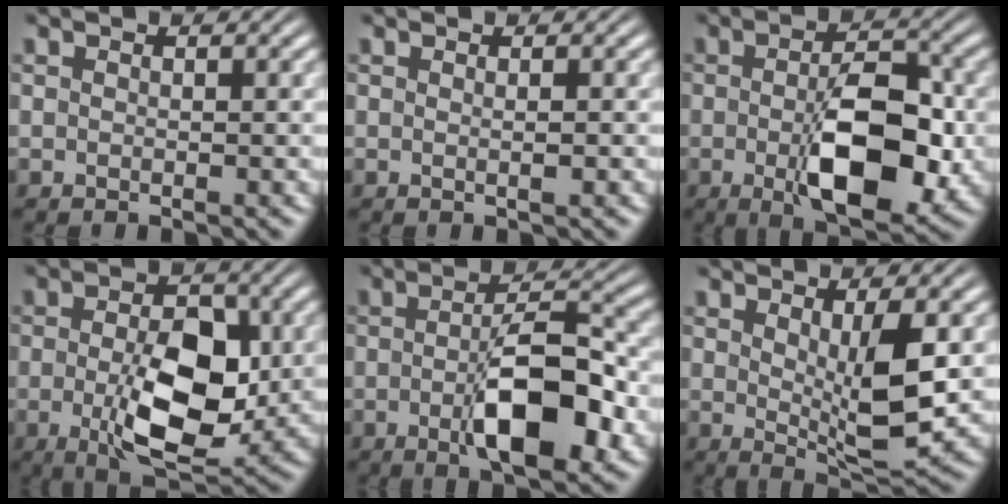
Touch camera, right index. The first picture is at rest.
{"total": 0.6, "force": [0.0, -0.3, 0.5], "torque": [-0.007, -0.003, -0.001]}
{"total": 8.9, "force": [-1.8, 3.6, 7.9], "torque": [-0.124, -0.016, -0.025]}
{"total": 8.8, "force": [-1.3, 4.3, 7.5], "torque": [-0.128, -0.032, -0.010]}
{"total": 7.7, "force": [-2.0, 2.3, 7.0], "torque": [-0.103, -0.007, -0.033]}
{"total": 5.0, "force": [0.8, 0.8, 4.9], "torque": [-0.076, -0.021, 0.025]}